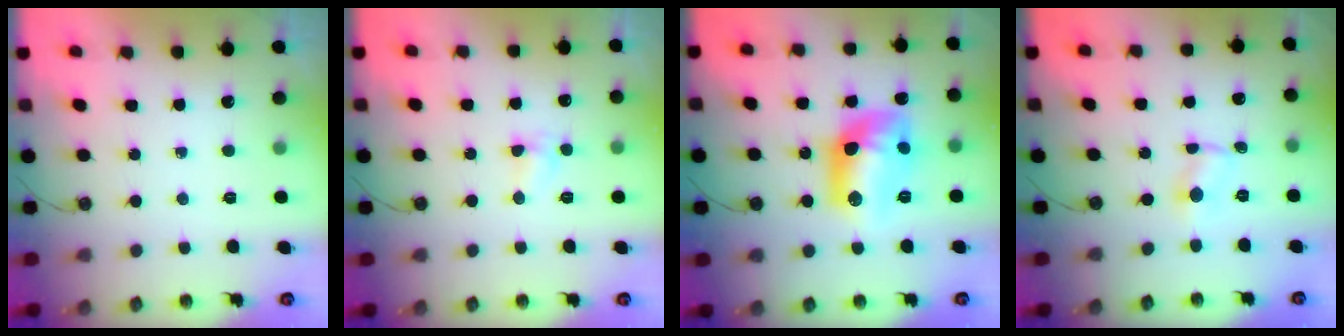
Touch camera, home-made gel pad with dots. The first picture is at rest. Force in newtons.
{"total": 5.3, "press": 5.2, "slide": 0.5}
{"total": 13.1, "press": 13.1, "slide": 0.9}
{"total": 1.5, "press": 1.5, "slide": 0.2}